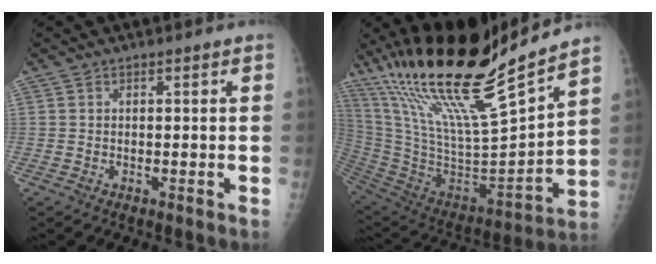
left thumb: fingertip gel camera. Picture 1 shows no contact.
{"total": 27.8, "force": [21.4, 3.5, 17.4], "torque": [-0.296, -0.088, 0.386]}